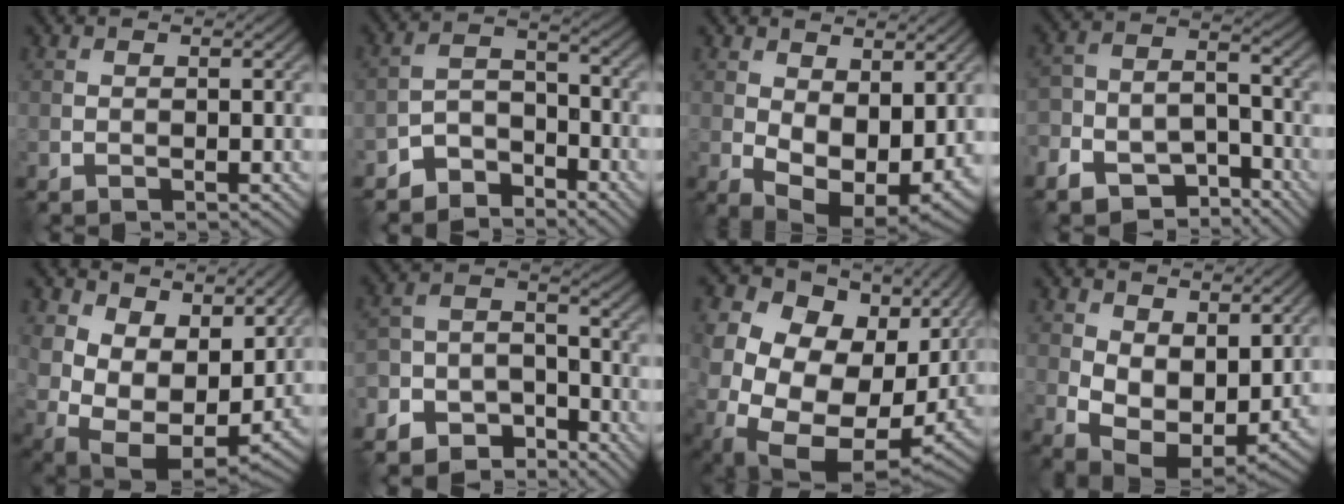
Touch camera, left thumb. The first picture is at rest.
{"total": 5.5, "force": [-4.7, 2.5, 1.5], "torque": [-0.024, 0.004, -0.104]}
{"total": 9.6, "force": [0.4, 5.9, 7.6], "torque": [-0.145, -0.029, 0.018]}
{"total": 8.9, "force": [-6.6, 4.8, 3.4], "torque": [-0.074, -0.016, -0.125]}
{"total": 12.5, "force": [5.5, 8.0, 7.9], "torque": [-0.183, -0.008, 0.105]}
{"total": 8.4, "force": [-6.9, 4.2, 2.4], "torque": [-0.048, -0.008, -0.139]}
{"total": 20.5, "force": [3.9, 15.8, 12.4], "torque": [-0.279, -0.002, 0.107]}
{"total": 9.8, "force": [2.4, 6.2, 7.2], "torque": [-0.156, -0.021, 0.052]}